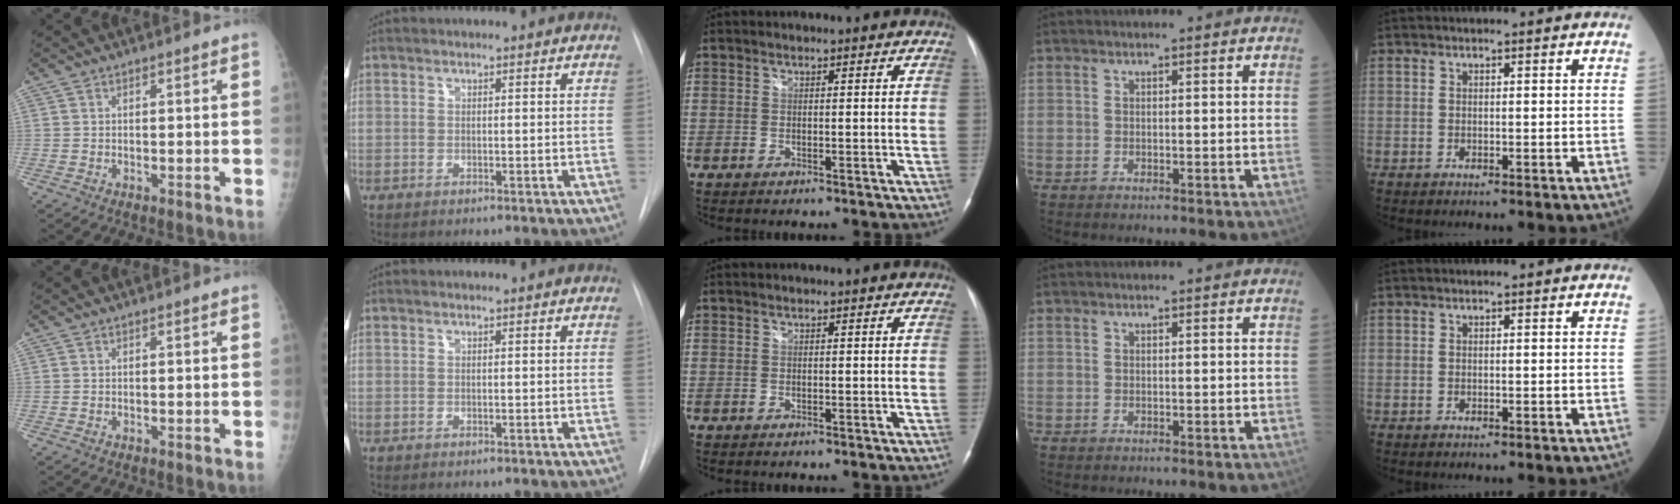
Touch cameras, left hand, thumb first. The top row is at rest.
{}